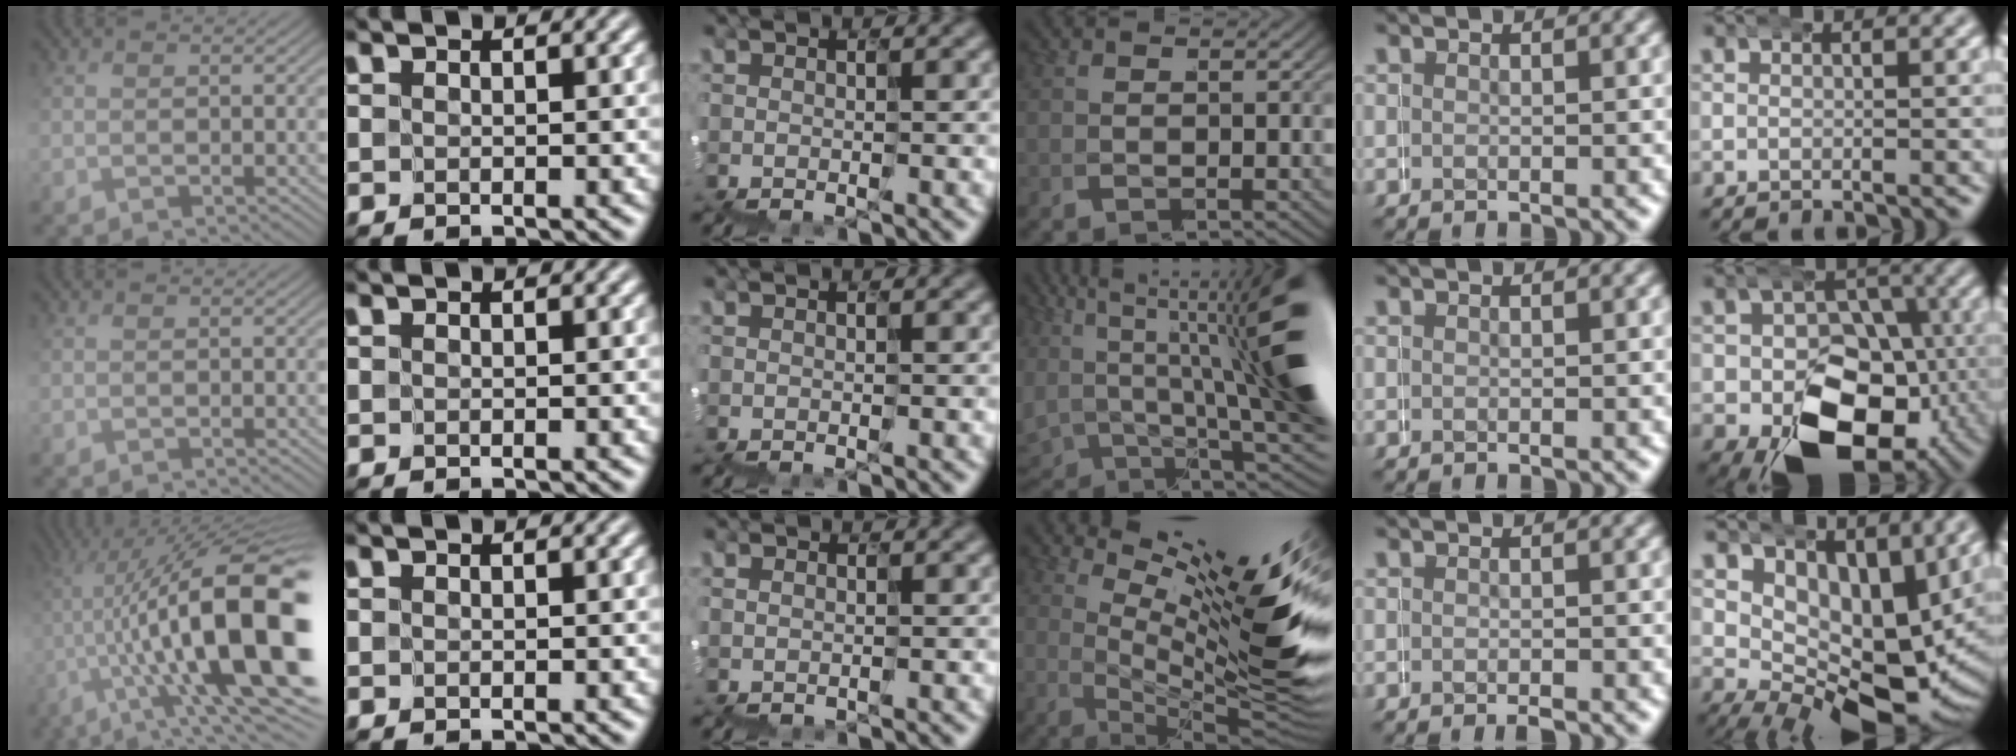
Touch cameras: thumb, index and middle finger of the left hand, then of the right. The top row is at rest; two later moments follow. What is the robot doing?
{"motion": "wrap", "object": "duck tape"}